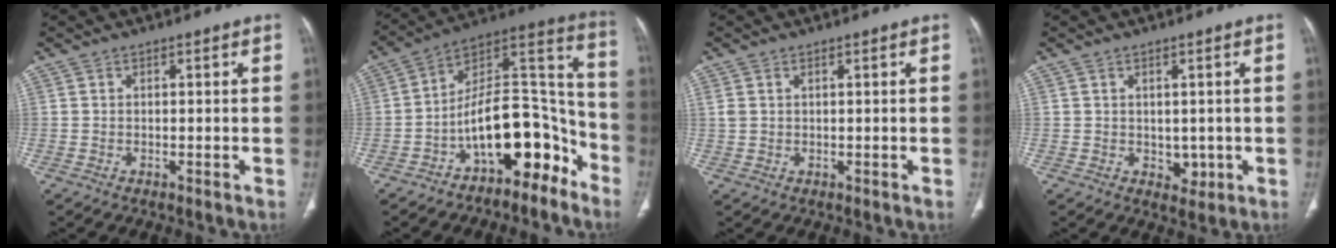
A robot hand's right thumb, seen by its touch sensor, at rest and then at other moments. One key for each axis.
{"total": 17.1, "fx": -9.4, "fy": 8.2, "fz": 11.7, "tx": -0.135, "ty": 0.129, "tz": -0.157}
{"total": 1.0, "fx": 0.4, "fy": 0.6, "fz": 0.6, "tx": -0.017, "ty": 0.008, "tz": 0.012}
{"total": 3.0, "fx": -0.1, "fy": 2.3, "fz": 1.9, "tx": -0.014, "ty": -0.004, "tz": 0.008}